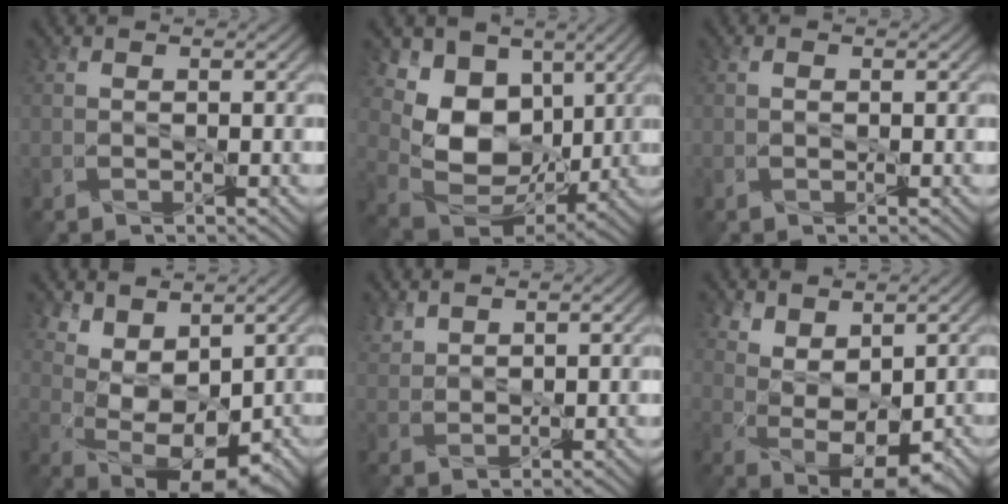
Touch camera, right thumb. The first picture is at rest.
{"total": 10.9, "force": [3.1, 8.0, 6.7], "torque": [-0.146, -0.016, 0.051]}
{"total": 0.6, "force": [0.1, 0.4, 0.4], "torque": [-0.008, 0.000, 0.001]}
{"total": 9.5, "force": [4.1, 4.8, 7.1], "torque": [-0.135, -0.002, 0.089]}
{"total": 2.7, "force": [2.3, 0.7, 1.1], "torque": [-0.029, 0.003, 0.057]}
{"total": 7.4, "force": [2.9, 3.9, 5.7], "torque": [-0.109, -0.005, 0.062]}